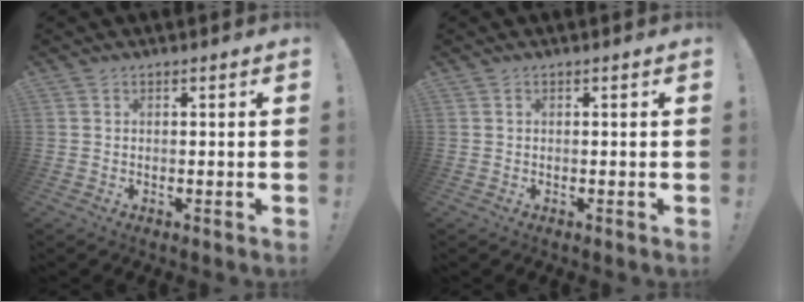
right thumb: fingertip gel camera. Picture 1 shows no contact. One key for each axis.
{"total": 0.0}